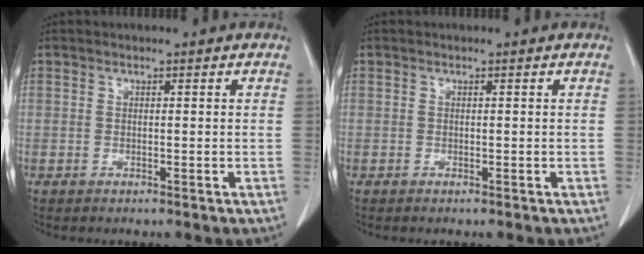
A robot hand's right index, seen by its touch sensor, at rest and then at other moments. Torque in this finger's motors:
{"motor_torque": [-0.05, 0.02, -0.02, 0.02]}